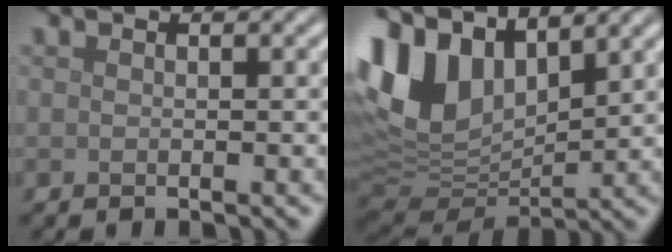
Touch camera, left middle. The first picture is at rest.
{"total": 9.8, "force": [5.2, 5.7, 6.1], "torque": [-0.153, 0.008, 0.099]}